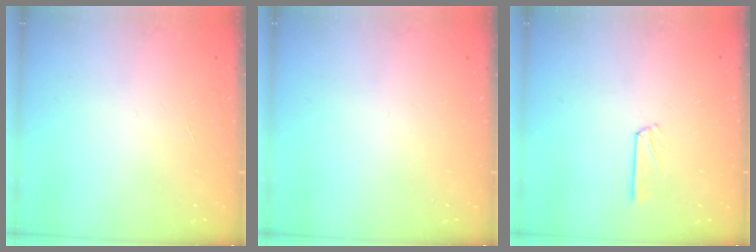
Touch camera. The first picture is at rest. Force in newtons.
{"total": 0.0}
{"total": 3.1, "press": 3.1, "slide": 0.3}